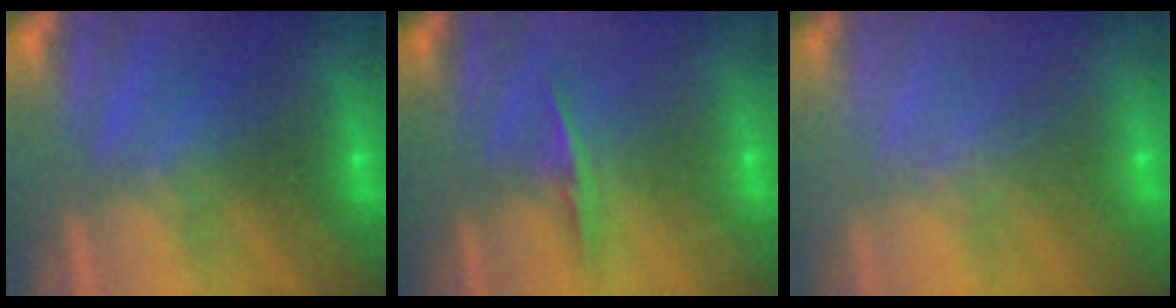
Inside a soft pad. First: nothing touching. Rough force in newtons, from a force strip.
{"total": 1.0}
{"total": 2.4}